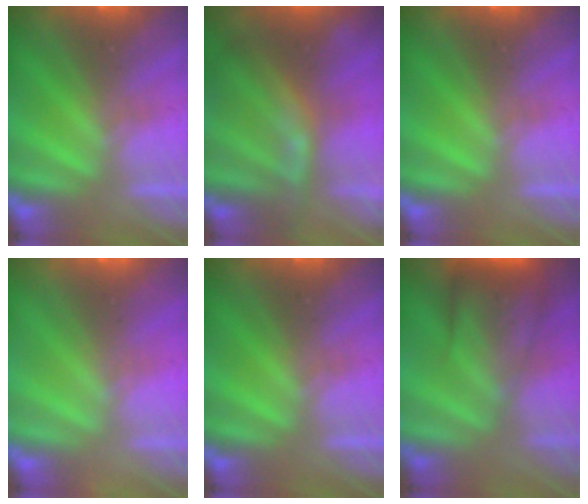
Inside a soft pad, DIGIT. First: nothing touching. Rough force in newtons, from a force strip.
{"total": 8.6}
{"total": 0.0}
{"total": 7.1}
{"total": 0.0}
{"total": 6.5}